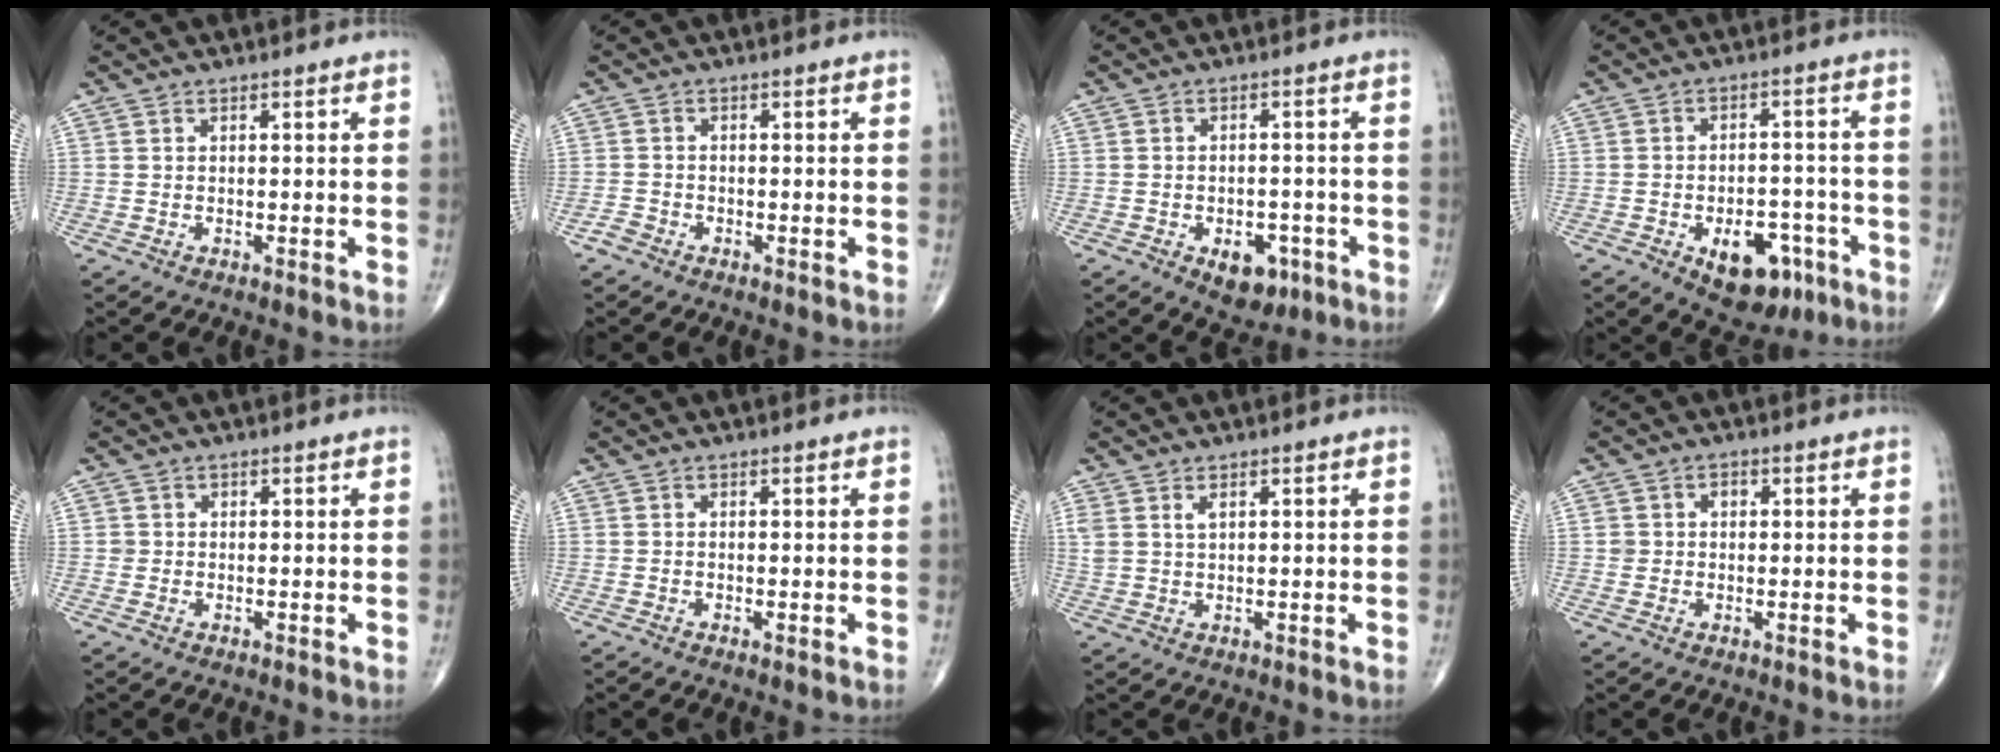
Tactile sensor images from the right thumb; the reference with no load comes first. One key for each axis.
{"total": 1.6, "fx": -1.2, "fy": 1.0, "fz": 0.3, "tx": -0.006, "ty": 0.002, "tz": -0.028}
{"total": 7.0, "fx": -3.1, "fy": 4.4, "fz": 4.4, "tx": -0.037, "ty": 0.015, "tz": -0.035}
{"total": 11.6, "fx": -5.4, "fy": 6.8, "fz": 7.8, "tx": -0.075, "ty": 0.032, "tz": -0.066}
{"total": 1.0, "fx": 0.0, "fy": 1.0, "fz": 0.0, "tx": 0.008, "ty": 0.004, "tz": -0.001}
{"total": 0.6, "fx": -0.2, "fy": 0.2, "fz": 0.6, "tx": -0.014, "ty": -0.004, "tz": -0.003}
{"total": 2.5, "fx": 1.3, "fy": 1.3, "fz": 1.8, "tx": -0.041, "ty": 0.004, "tz": 0.033}
{"total": 2.3, "fx": 0.4, "fy": 2.1, "fz": 0.9, "tx": -0.002, "ty": 0.003, "tz": 0.005}